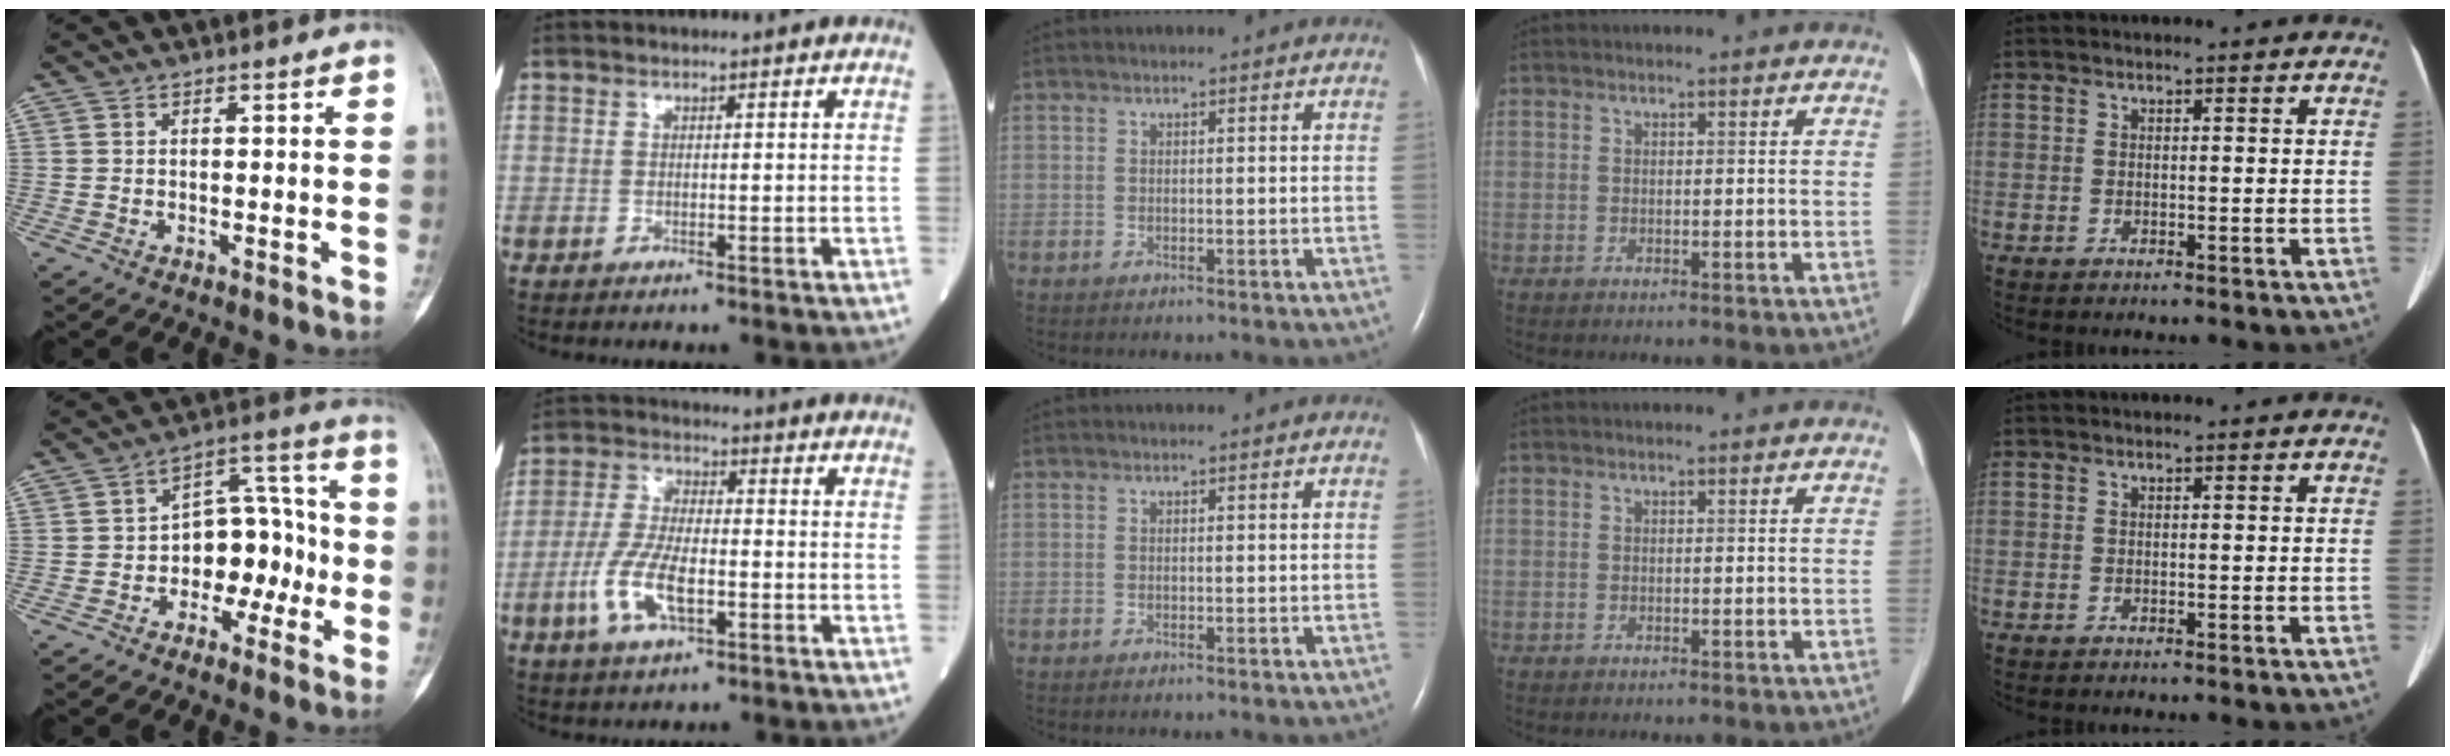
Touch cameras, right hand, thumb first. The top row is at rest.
{"thumb": {"total": 10.9, "force": [-2.8, 7.3, 7.5], "torque": [-0.070, 0.052, -0.051]}, "index": {"total": 9.3, "force": [-3.2, 3.3, 8.1], "torque": [-0.176, -0.001, -0.061]}}